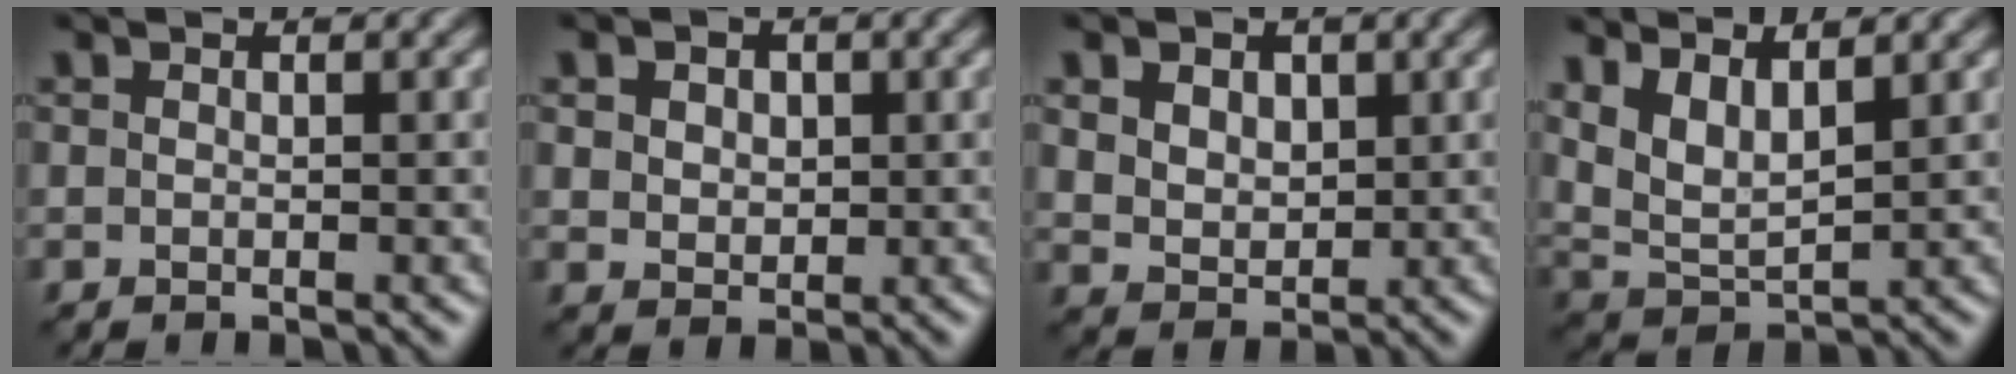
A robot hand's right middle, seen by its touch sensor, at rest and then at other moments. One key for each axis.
{"total": 3.4, "fx": 1.4, "fy": 2.5, "fz": 1.8, "tx": -0.041, "ty": 0.011, "tz": 0.015}
{"total": 4.8, "fx": 2.0, "fy": 3.5, "fz": 2.7, "tx": -0.063, "ty": 0.010, "tz": 0.030}
{"total": 4.6, "fx": 2.5, "fy": 1.9, "fz": 3.4, "tx": -0.083, "ty": -0.008, "tz": 0.055}